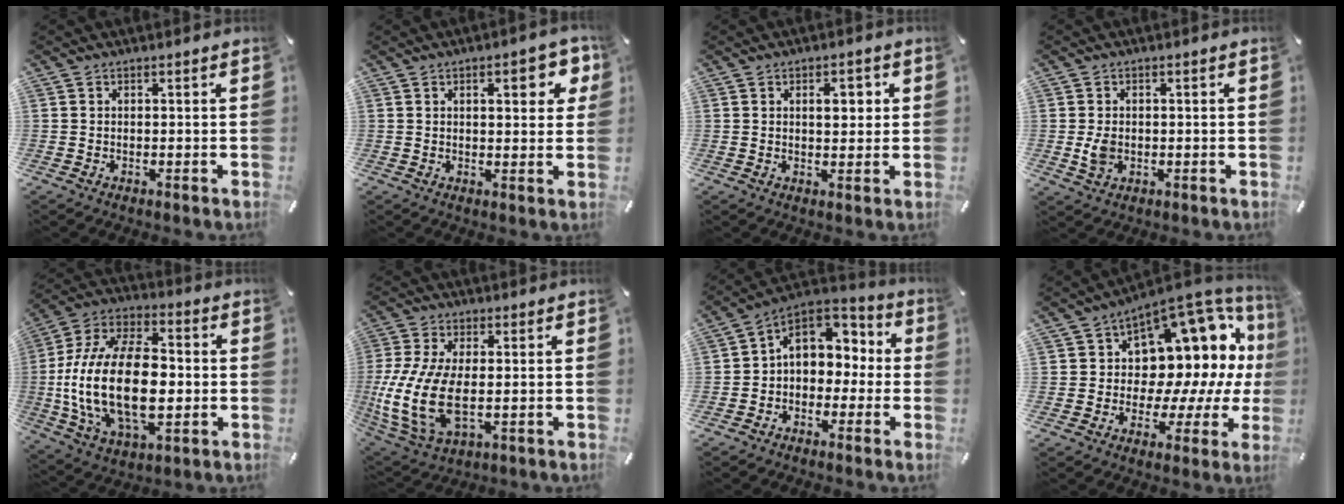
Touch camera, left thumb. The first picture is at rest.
{"total": 7.7, "force": [3.0, 3.2, 6.4], "torque": [-0.078, -0.006, 0.041]}
{"total": 4.7, "force": [1.3, 2.7, 3.7], "torque": [-0.039, -0.006, 0.008]}
{"total": 3.9, "force": [-0.4, 2.9, 2.5], "torque": [-0.052, -0.003, -0.011]}
{"total": 24.7, "force": [-2.4, 14.6, 19.8], "torque": [-0.420, -0.007, -0.040]}
{"total": 14.9, "force": [-0.6, 7.6, 12.8], "torque": [-0.288, -0.020, -0.010]}
{"total": 8.7, "force": [1.4, 7.5, 4.1], "torque": [-0.063, 0.003, 0.027]}
{"total": 15.3, "force": [6.5, 10.5, 9.0], "torque": [-0.097, -0.089, 0.109]}